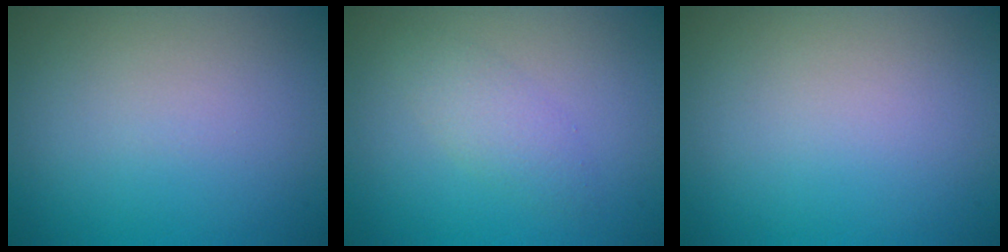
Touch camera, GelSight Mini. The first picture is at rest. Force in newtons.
{"total": 2.0, "press": 2.0, "slide": 0.1}
{"total": 0.0}